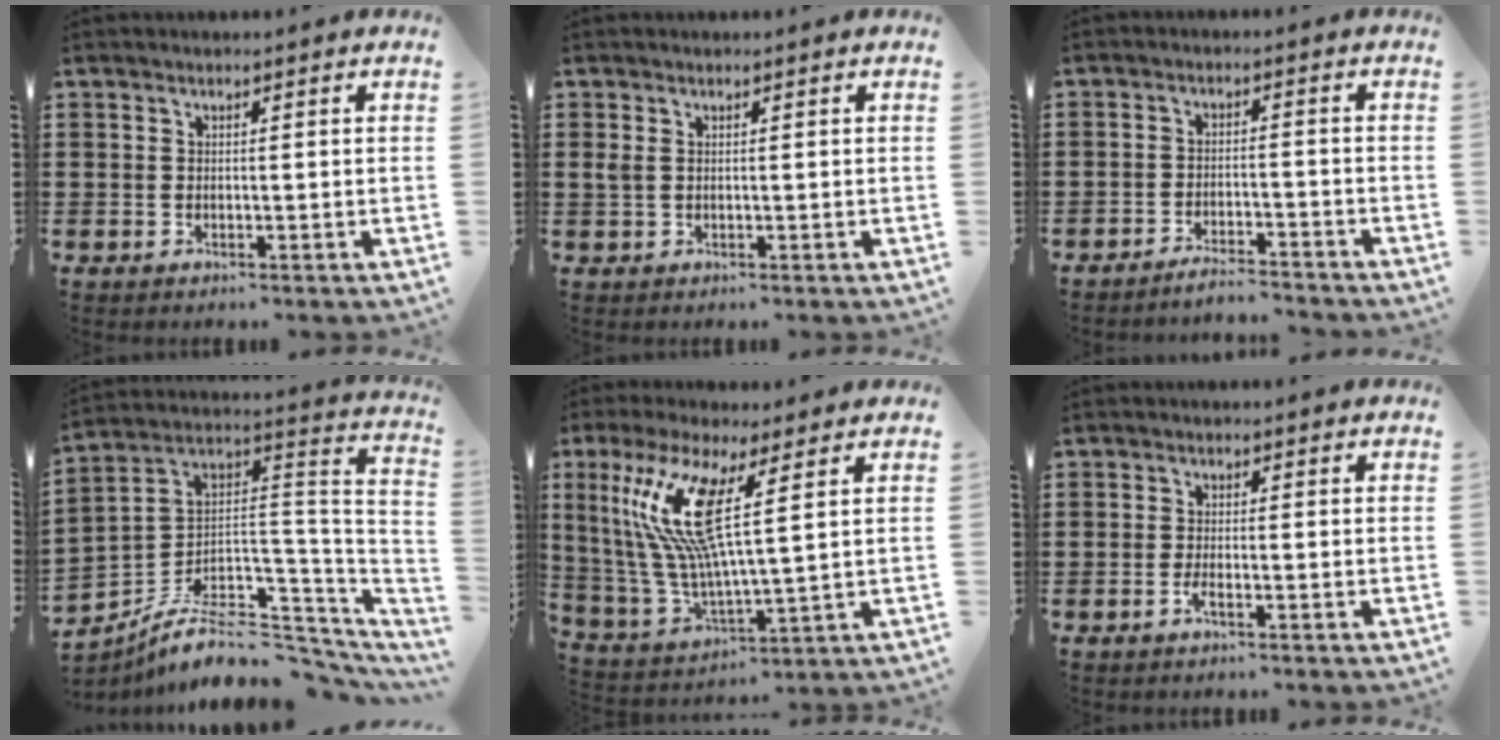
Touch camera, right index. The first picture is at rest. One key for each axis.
{"total": 1.1, "fx": 0.4, "fy": 0.6, "fz": 0.8, "tx": -0.026, "ty": 0.002, "tz": 0.003}
{"total": 3.3, "fx": -3.3, "fy": 0.0, "fz": 0.4, "tx": -0.010, "ty": 0.002, "tz": -0.068}
{"total": 8.7, "fx": -6.6, "fy": 3.4, "fz": 4.6, "tx": -0.083, "ty": 0.007, "tz": -0.123}
{"total": 13.7, "fx": 5.1, "fy": 2.4, "fz": 12.5, "tx": -0.275, "ty": -0.015, "tz": 0.084}
{"total": 1.5, "fx": -0.7, "fy": 0.2, "fz": 1.3, "tx": -0.031, "ty": -0.004, "tz": -0.014}